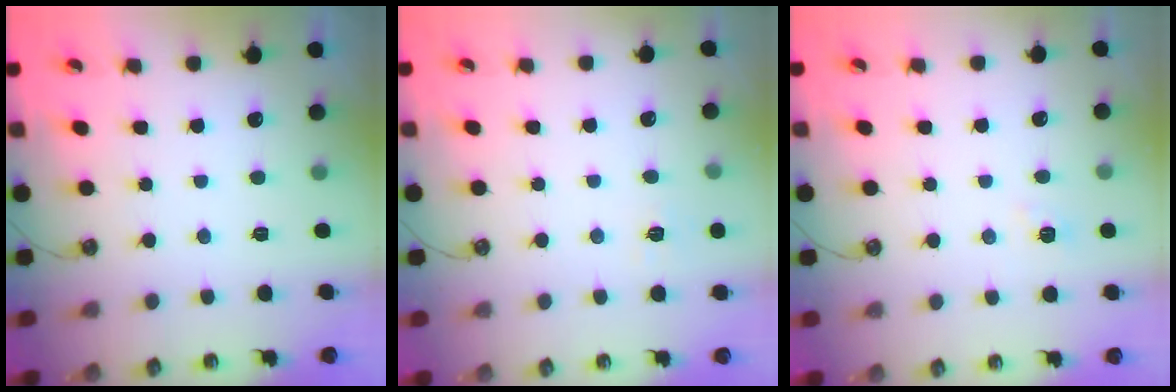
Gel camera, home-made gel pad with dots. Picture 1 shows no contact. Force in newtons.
{"total": 5.7, "press": 5.7, "slide": 0.5}
{"total": 3.6, "press": 3.6, "slide": 0.4}